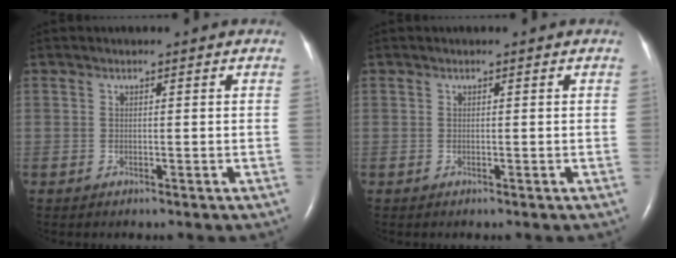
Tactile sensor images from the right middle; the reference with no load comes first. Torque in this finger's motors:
{"motor_torque": [0.01, 0.00, 0.06, 0.01]}